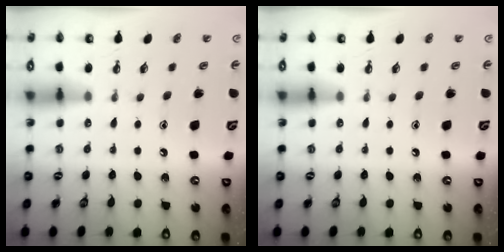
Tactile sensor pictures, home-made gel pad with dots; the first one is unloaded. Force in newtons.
{"total": 0.0}